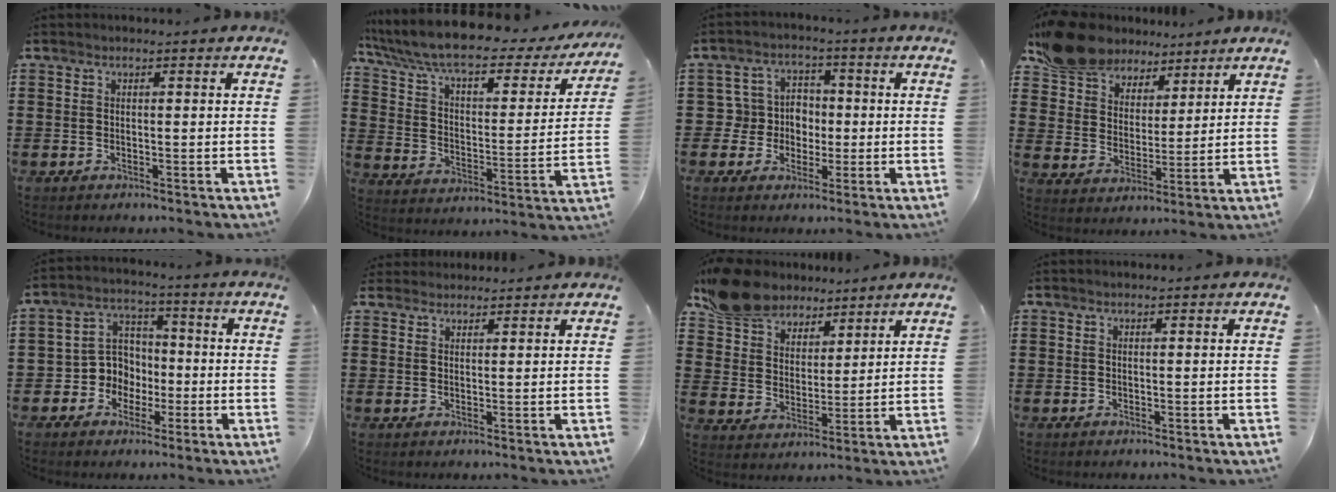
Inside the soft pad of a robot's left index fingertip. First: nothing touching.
{"total": 8.0, "force": [6.3, 1.8, 4.6], "torque": [-0.114, -0.040, 0.103]}
{"total": 5.5, "force": [-0.5, 5.3, 1.5], "torque": [-0.050, 0.015, -0.012]}
{"total": 10.0, "force": [8.7, 4.4, 1.9], "torque": [-0.079, -0.030, 0.170]}
{"total": 6.1, "force": [-1.5, 5.7, 1.2], "torque": [-0.058, 0.005, -0.035]}
{"total": 1.8, "force": [1.8, 0.3, -0.2], "torque": [-0.002, 0.002, 0.035]}
{"total": 9.4, "force": [8.1, 4.2, 2.0], "torque": [-0.075, -0.025, 0.157]}
{"total": 0.0}